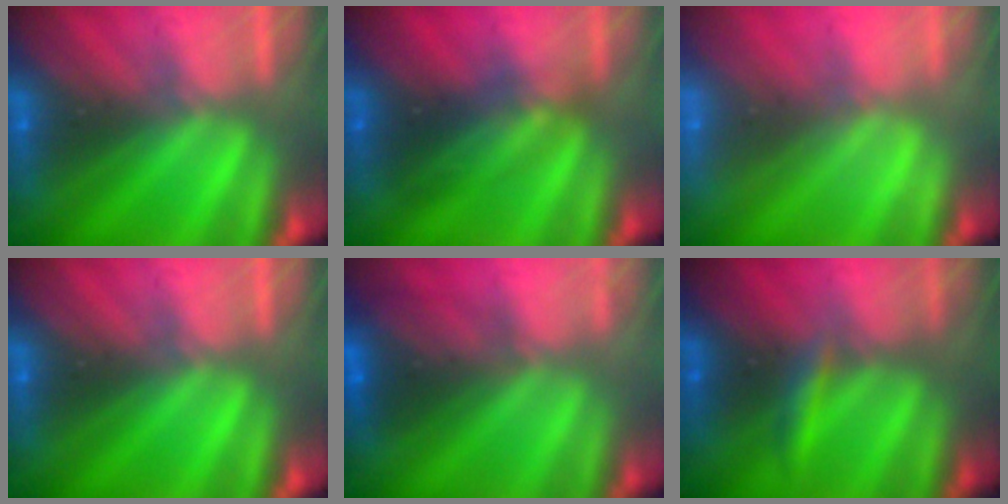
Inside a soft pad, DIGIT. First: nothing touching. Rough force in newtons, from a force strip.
{"total": 2.9}
{"total": 1.8}
{"total": 0.0}
{"total": 2.8}
{"total": 2.5}